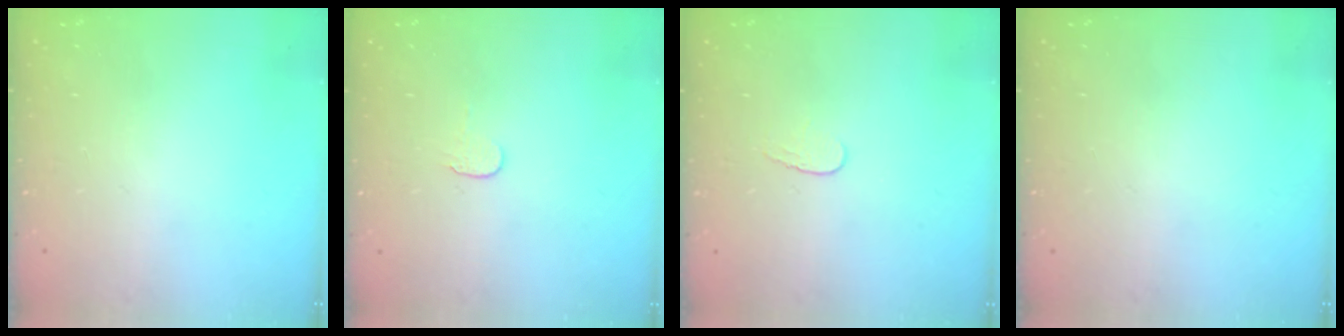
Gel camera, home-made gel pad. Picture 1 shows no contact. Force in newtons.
{"total": 3.9, "press": 3.8, "slide": 0.4}
{"total": 3.6, "press": 3.5, "slide": 0.4}
{"total": 0.0}